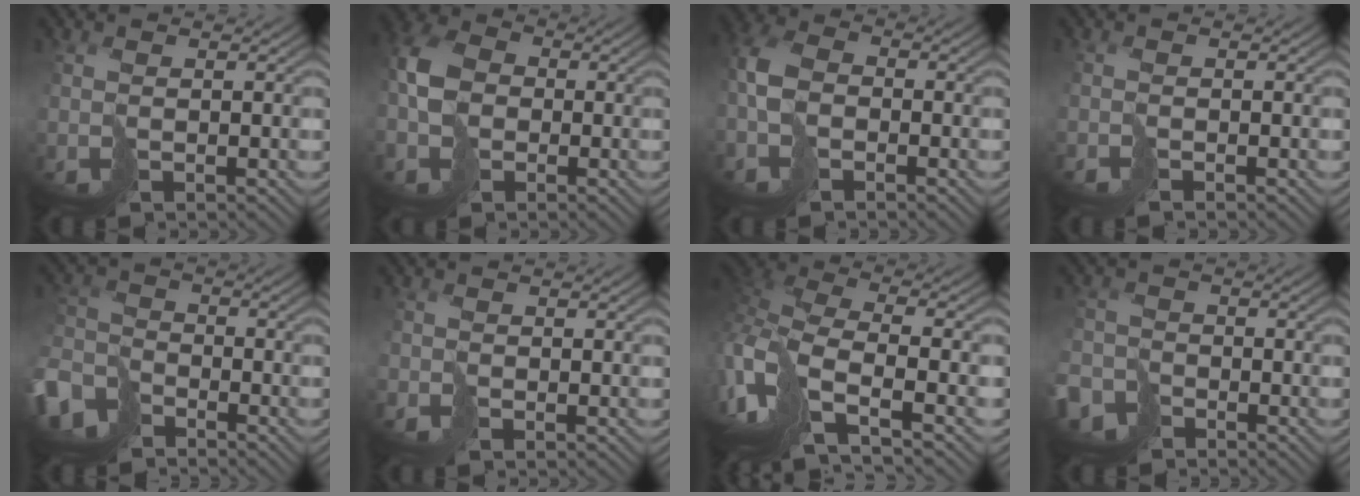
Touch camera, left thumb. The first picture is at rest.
{"total": 7.1, "force": [-1.3, 5.6, 4.2], "torque": [-0.123, -0.006, -0.034]}
{"total": 5.5, "force": [-1.7, 3.8, 3.6], "torque": [-0.099, -0.001, -0.044]}
{"total": 0.9, "force": [-0.8, 0.1, 0.2], "torque": [-0.005, -0.001, -0.021]}
{"total": 7.7, "force": [-5.2, 4.7, 3.2], "torque": [-0.088, -0.018, -0.116]}
{"total": 1.3, "force": [-0.9, 0.8, 0.4], "torque": [-0.011, -0.006, -0.020]}
{"total": 12.3, "force": [-5.4, 5.2, 9.7], "torque": [-0.266, -0.019, -0.087]}
{"total": 4.6, "force": [-3.5, 2.9, 0.8], "torque": [-0.020, -0.011, -0.074]}